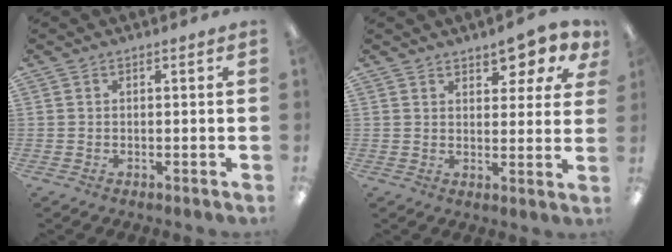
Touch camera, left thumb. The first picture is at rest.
{"total": 5.9, "force": [4.9, 2.2, 2.6], "torque": [-0.022, -0.031, 0.082]}